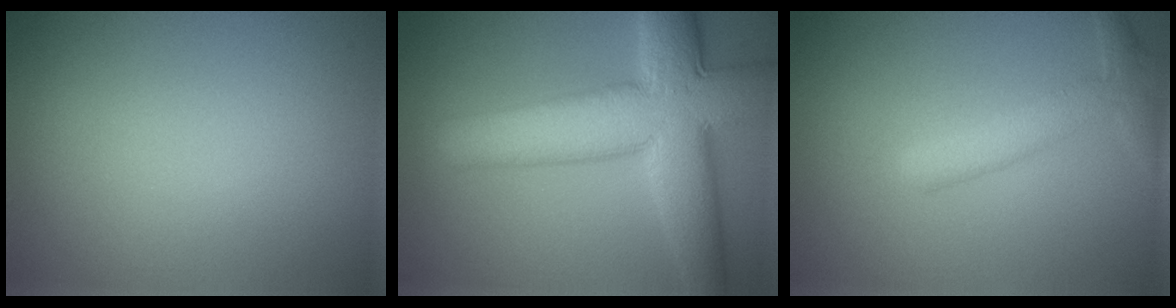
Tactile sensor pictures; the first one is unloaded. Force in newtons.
{"total": 10.3, "press": 10.3, "slide": 0.2}
{"total": 2.6, "press": 2.6, "slide": 0.1}